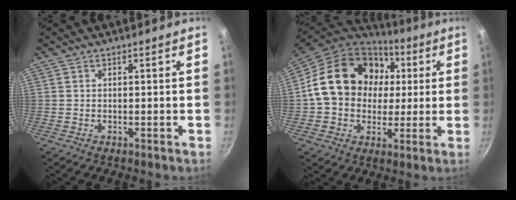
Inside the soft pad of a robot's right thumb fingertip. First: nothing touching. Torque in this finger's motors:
{"motor_torque": [1.00, 3.72, 1.15, -0.70, 0.44]}